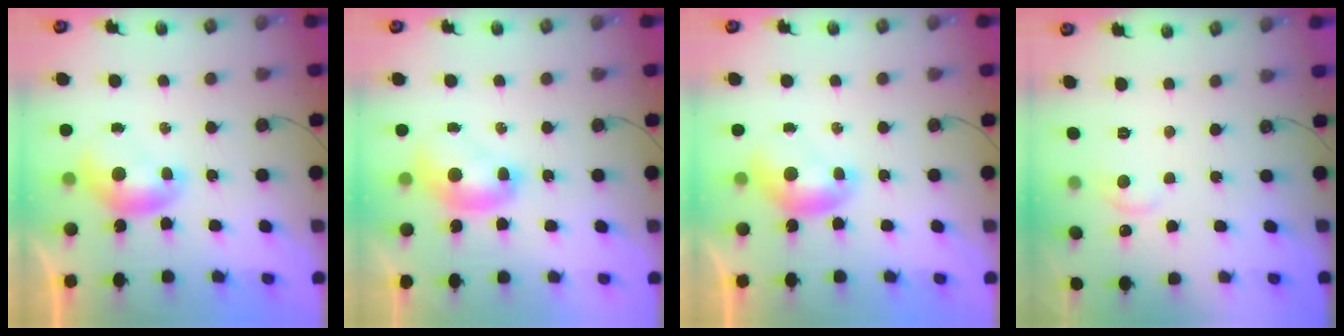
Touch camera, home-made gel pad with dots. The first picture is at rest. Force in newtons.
{"total": 2.1, "press": 2.1, "slide": 0.2}
{"total": 0.0}
{"total": 1.5, "press": 1.2, "slide": 1.0}